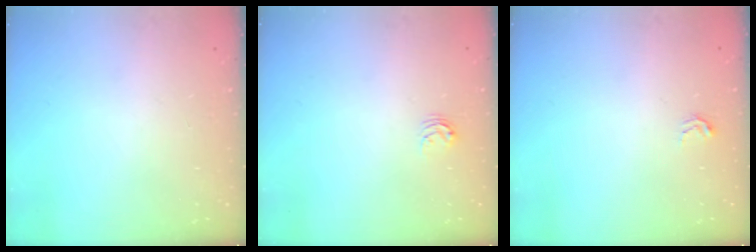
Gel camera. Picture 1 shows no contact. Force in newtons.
{"total": 3.6, "press": 3.5, "slide": 0.5}
{"total": 2.7, "press": 2.7, "slide": 0.4}